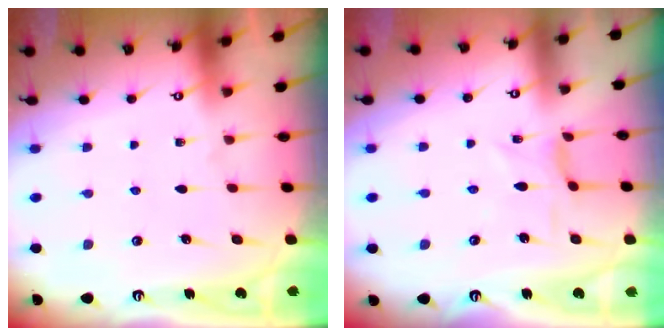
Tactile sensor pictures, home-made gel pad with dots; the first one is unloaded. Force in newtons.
{"total": 1.6, "press": 1.5, "slide": 0.5}